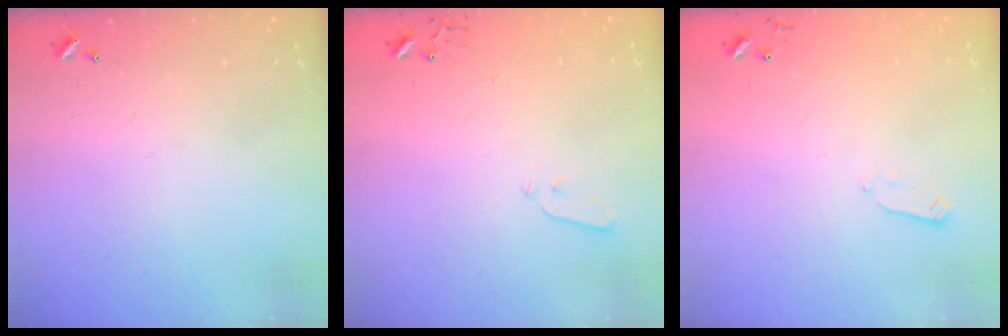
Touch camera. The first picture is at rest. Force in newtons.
{"total": 3.5, "press": 3.5, "slide": 0.6}
{"total": 2.4, "press": 2.3, "slide": 0.4}